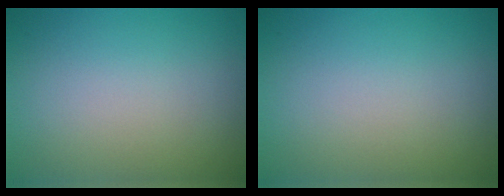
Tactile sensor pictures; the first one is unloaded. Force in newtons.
{"total": 0.0}